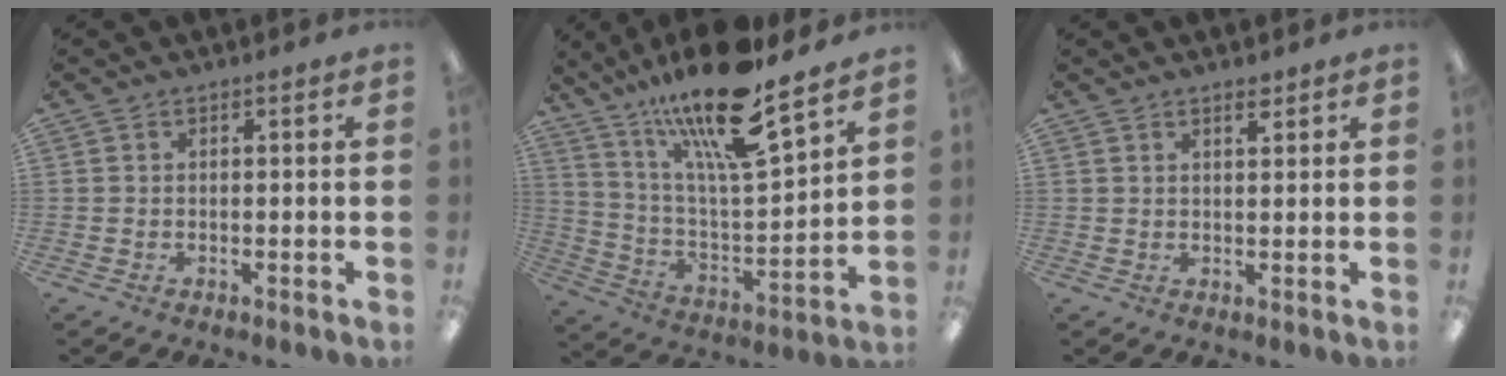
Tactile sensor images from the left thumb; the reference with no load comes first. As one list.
[{"total": 21.2, "force": [16.5, 4.2, 12.6], "torque": [-0.230, -0.100, 0.274]}, {"total": 2.0, "force": [1.7, 0.5, 1.0], "torque": [-0.015, -0.004, 0.029]}]